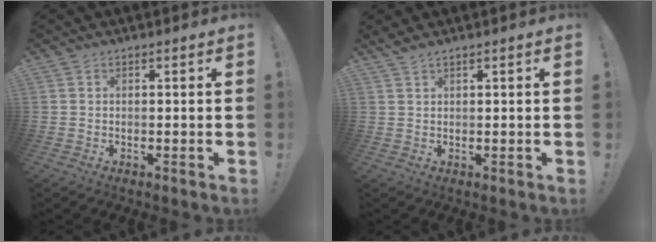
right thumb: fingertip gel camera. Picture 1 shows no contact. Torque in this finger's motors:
{"motor_torque": [-0.01, 0.65, 0.20, 0.38, 0.00]}